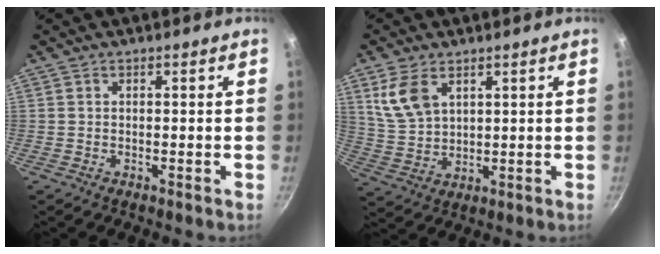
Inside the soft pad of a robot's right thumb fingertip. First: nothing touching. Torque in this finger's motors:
{"motor_torque": [-0.01, 0.09, 0.08, -0.02, 0.08]}